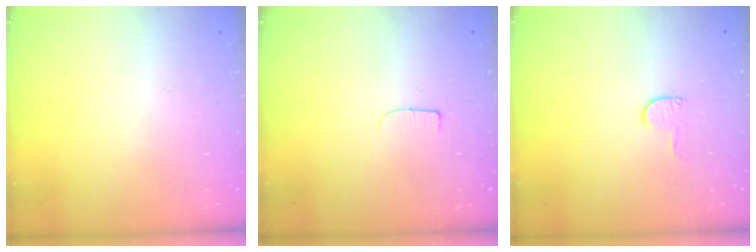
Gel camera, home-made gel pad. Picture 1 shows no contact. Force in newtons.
{"total": 4.5, "press": 4.4, "slide": 0.5}
{"total": 3.8, "press": 3.8, "slide": 0.4}